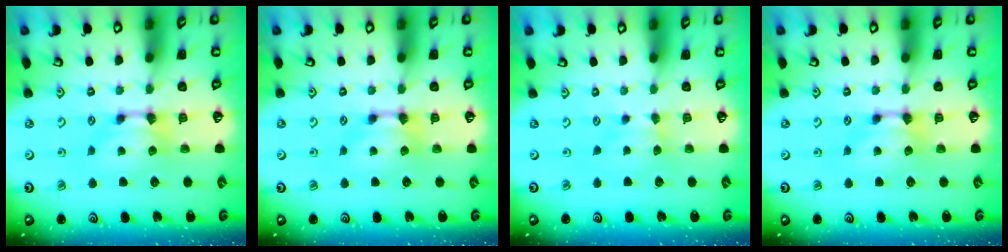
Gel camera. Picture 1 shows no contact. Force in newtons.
{"total": 0.0}
{"total": 2.1, "press": 2.0, "slide": 0.5}
{"total": 0.0}